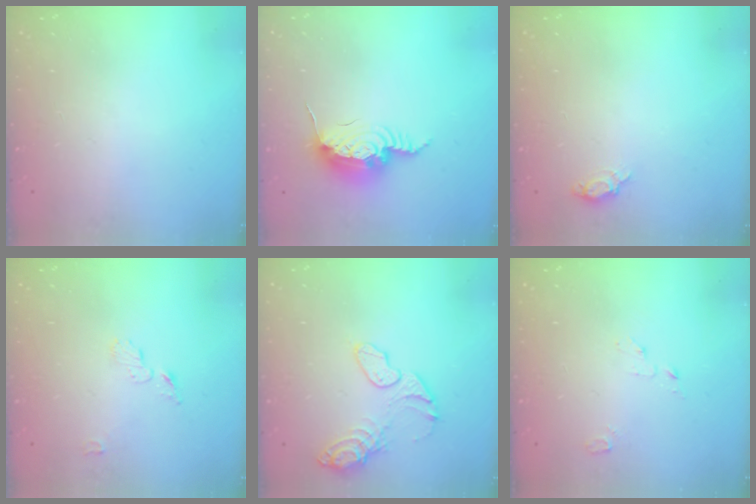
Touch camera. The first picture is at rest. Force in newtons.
{"total": 14.2, "press": 14.2, "slide": 0.9}
{"total": 6.2, "press": 5.9, "slide": 1.9}
{"total": 4.0, "press": 4.0, "slide": 0.5}
{"total": 13.2, "press": 11.5, "slide": 6.5}
{"total": 2.6, "press": 2.6, "slide": 0.2}